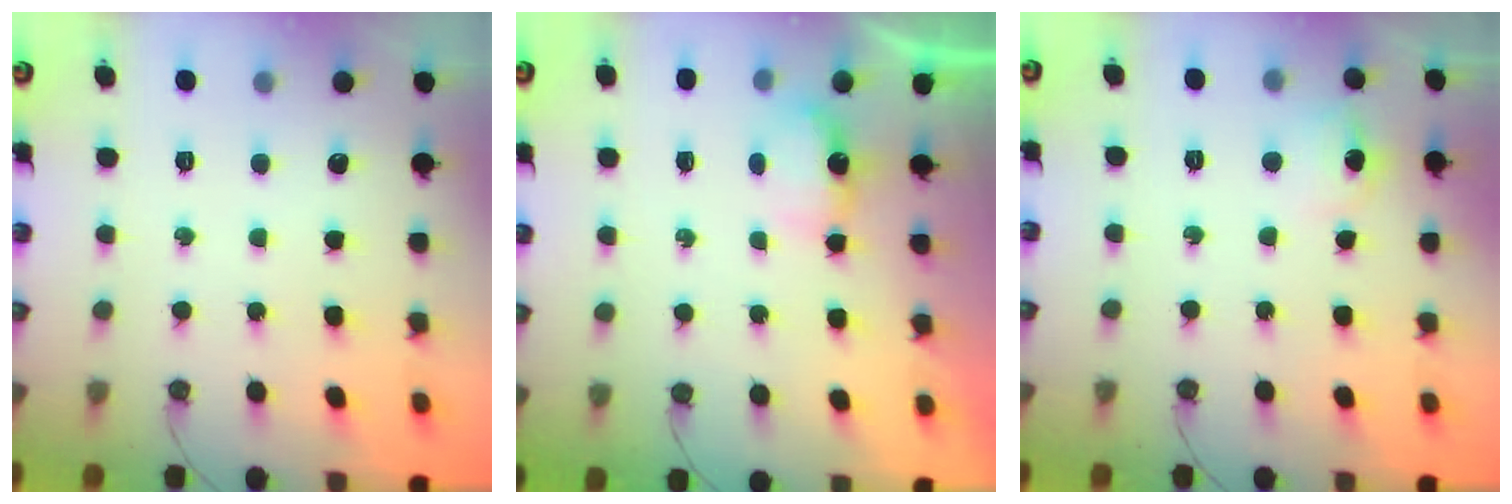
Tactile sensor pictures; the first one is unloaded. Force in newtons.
{"total": 3.9, "press": 3.9, "slide": 0.4}
{"total": 6.6, "press": 6.6, "slide": 0.7}